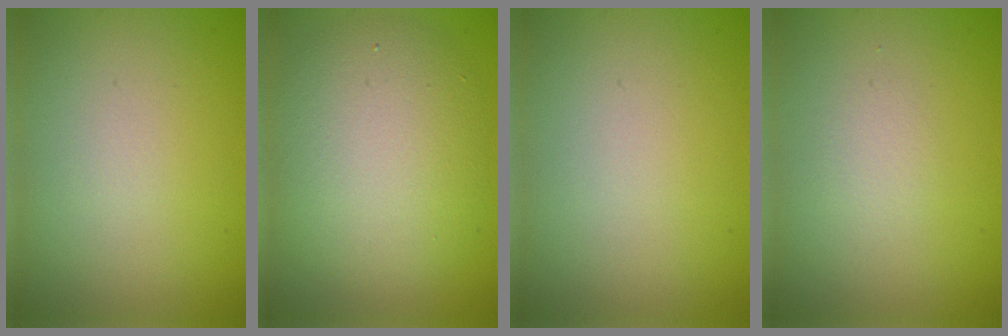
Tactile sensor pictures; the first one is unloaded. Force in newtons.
{"total": 7.3, "press": 7.2, "slide": 0.8}
{"total": 0.0}
{"total": 0.9, "press": 0.9, "slide": 0.1}